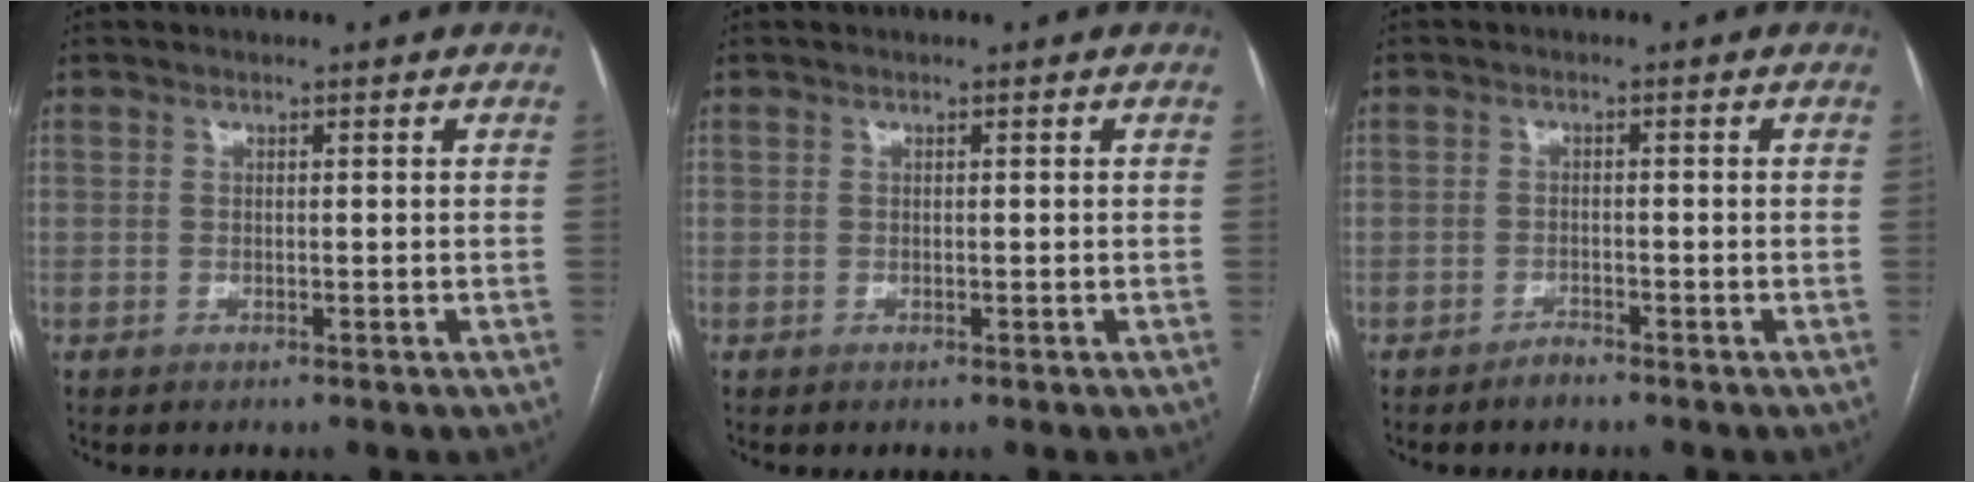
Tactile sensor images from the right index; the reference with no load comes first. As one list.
[{"total": 0.0}, {"total": 1.4, "force": [-1.3, 0.4, 0.2], "torque": [-0.002, 0.002, -0.022]}]